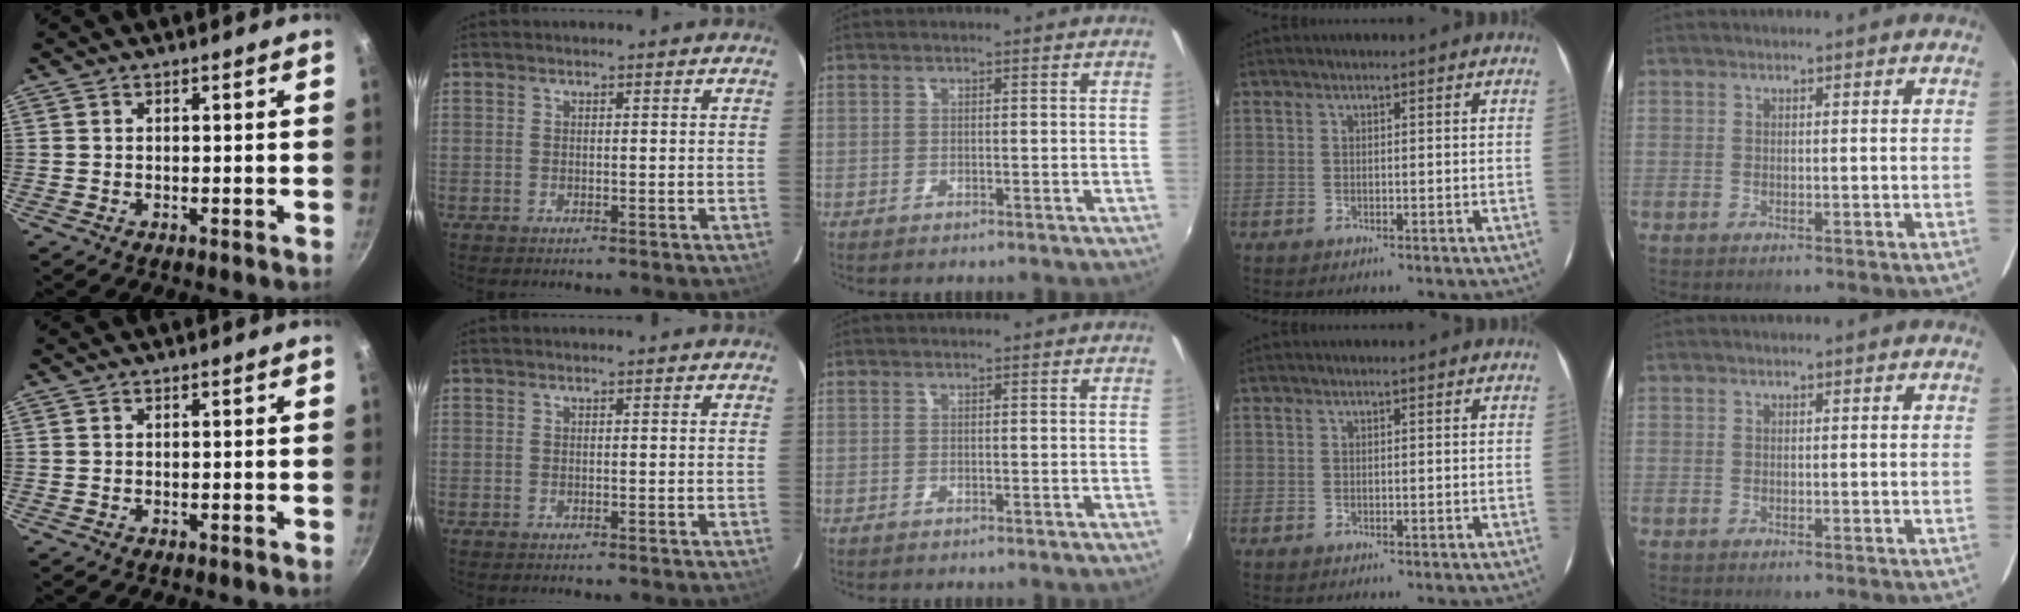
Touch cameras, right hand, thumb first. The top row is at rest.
{}